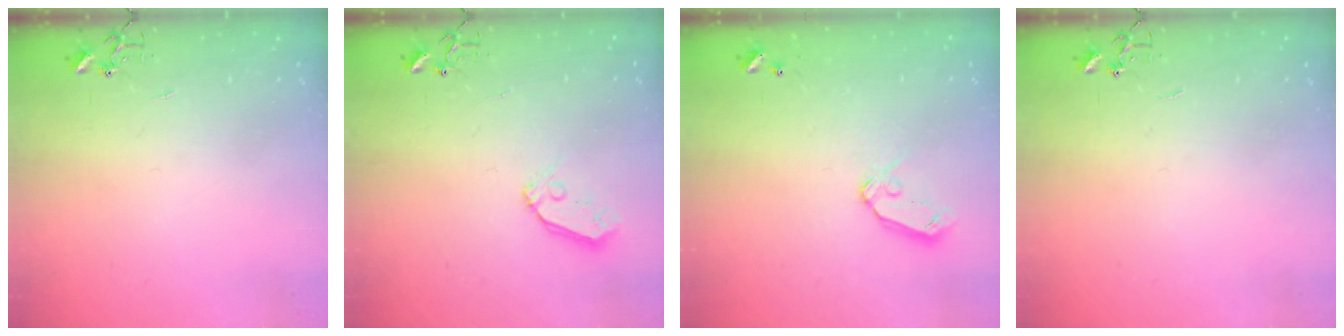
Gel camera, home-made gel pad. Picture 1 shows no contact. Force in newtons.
{"total": 6.9, "press": 6.9, "slide": 0.5}
{"total": 7.1, "press": 7.1, "slide": 0.8}
{"total": 0.0}